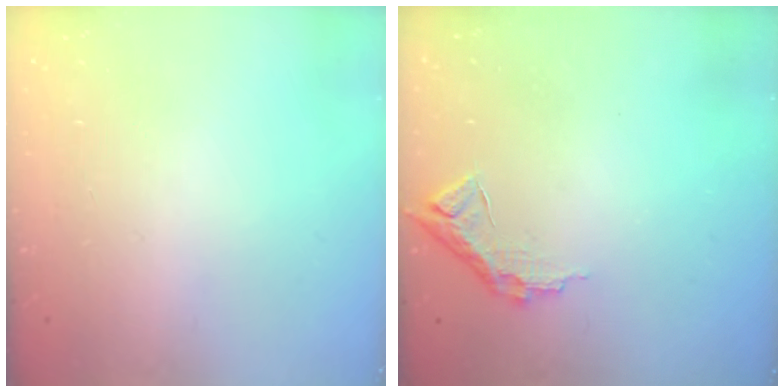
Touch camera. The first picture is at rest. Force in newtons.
{"total": 8.9, "press": 8.9, "slide": 0.5}